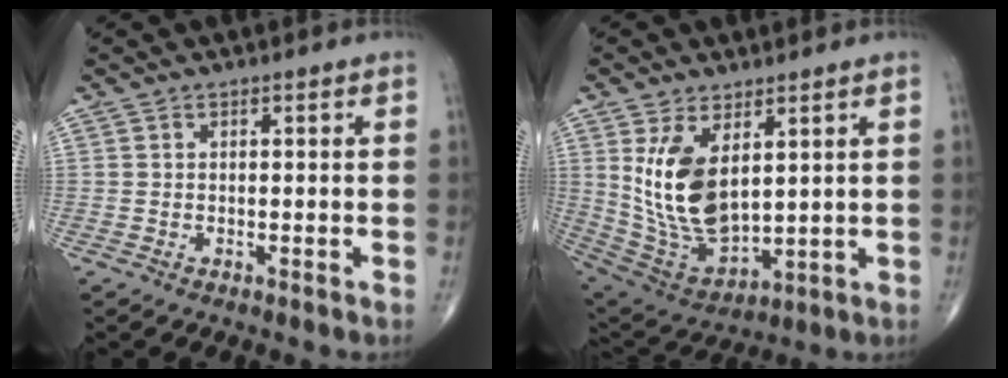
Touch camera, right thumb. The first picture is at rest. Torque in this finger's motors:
{"motor_torque": [-0.59, 1.28, 1.40, 0.69, 0.33]}